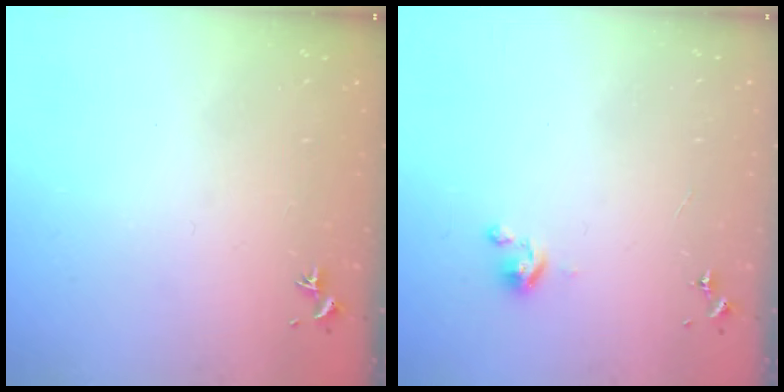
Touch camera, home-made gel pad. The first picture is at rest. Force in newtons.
{"total": 4.0, "press": 4.0, "slide": 0.2}